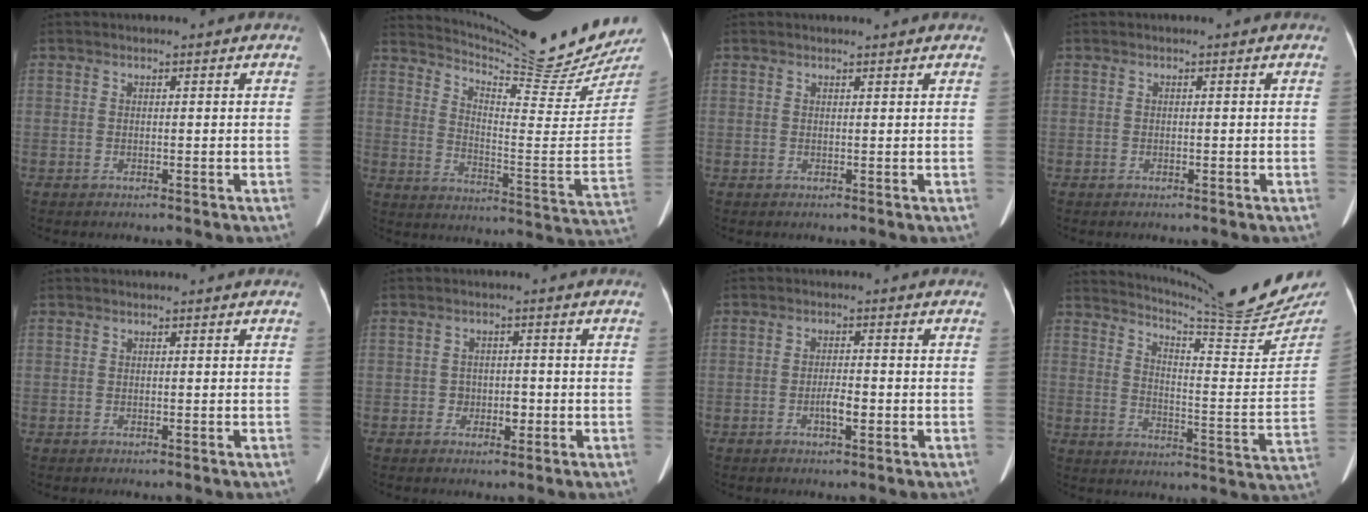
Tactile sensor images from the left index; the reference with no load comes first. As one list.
[{"total": 21.5, "force": [20.3, -0.4, 7.0], "torque": [-0.124, -0.113, 0.270]}, {"total": 1.8, "force": [1.7, 0.1, 0.4], "torque": [-0.011, 0.007, 0.022]}, {"total": 0.0}, {"total": 0.0}, {"total": 2.5, "force": [-0.7, 1.8, 1.5], "torque": [-0.020, 0.004, -0.008]}, {"total": 2.7, "force": [-1.0, 0.7, 2.4], "torque": [-0.045, 0.002, -0.015]}, {"total": 20.4, "force": [19.3, -0.3, 6.6], "torque": [-0.109, -0.105, 0.246]}]